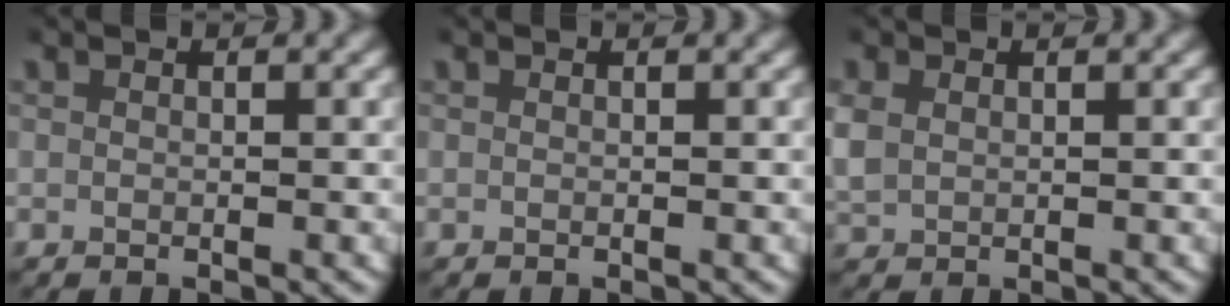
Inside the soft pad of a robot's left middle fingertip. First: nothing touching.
{"total": 0.0}
{"total": 2.6, "force": [0.5, 2.2, 1.3], "torque": [-0.044, -0.004, 0.016]}